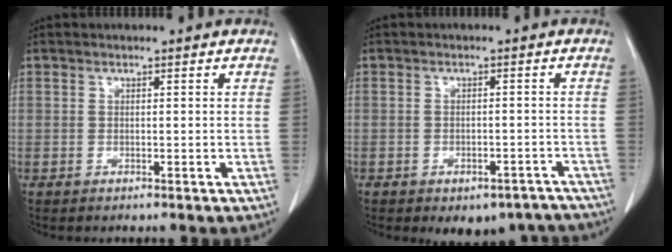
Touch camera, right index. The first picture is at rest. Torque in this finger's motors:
{"motor_torque": [1.24, -0.90, 0.25, 0.05]}